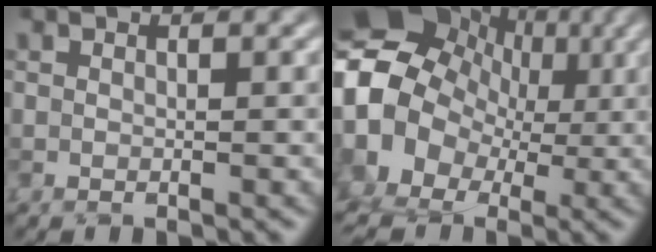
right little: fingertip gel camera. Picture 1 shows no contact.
{"total": 13.3, "force": [0.5, 11.7, 6.1], "torque": [-0.137, 0.007, -0.014]}